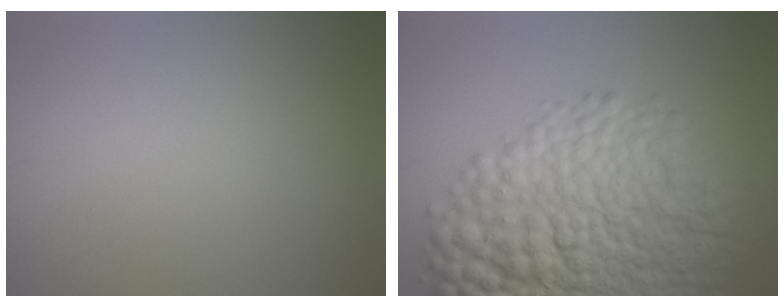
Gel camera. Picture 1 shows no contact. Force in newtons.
{"total": 13.0, "press": 13.0, "slide": 0.4}